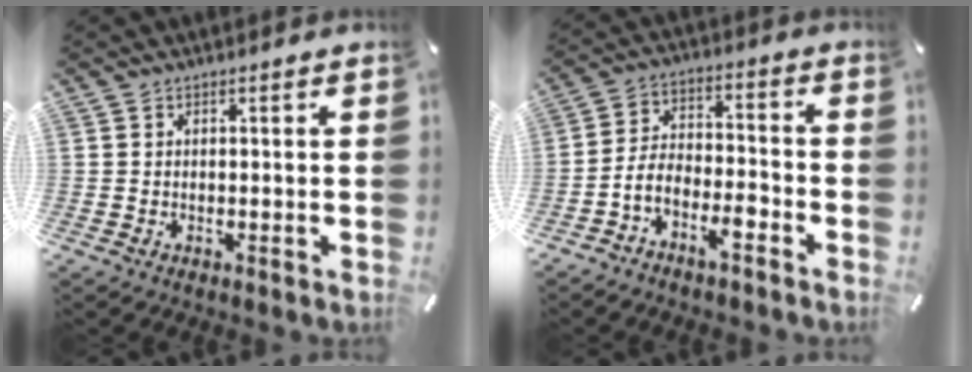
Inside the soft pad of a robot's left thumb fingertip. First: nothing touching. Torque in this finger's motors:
{"motor_torque": [1.24, 1.74, 0.96, 0.72, 0.16]}